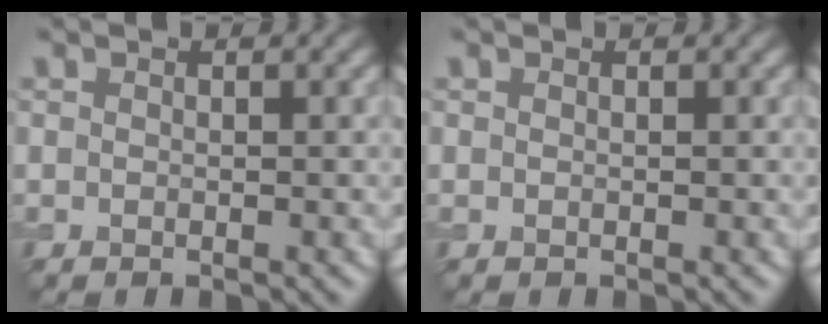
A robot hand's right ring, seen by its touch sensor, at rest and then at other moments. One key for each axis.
{"total": 0.0}